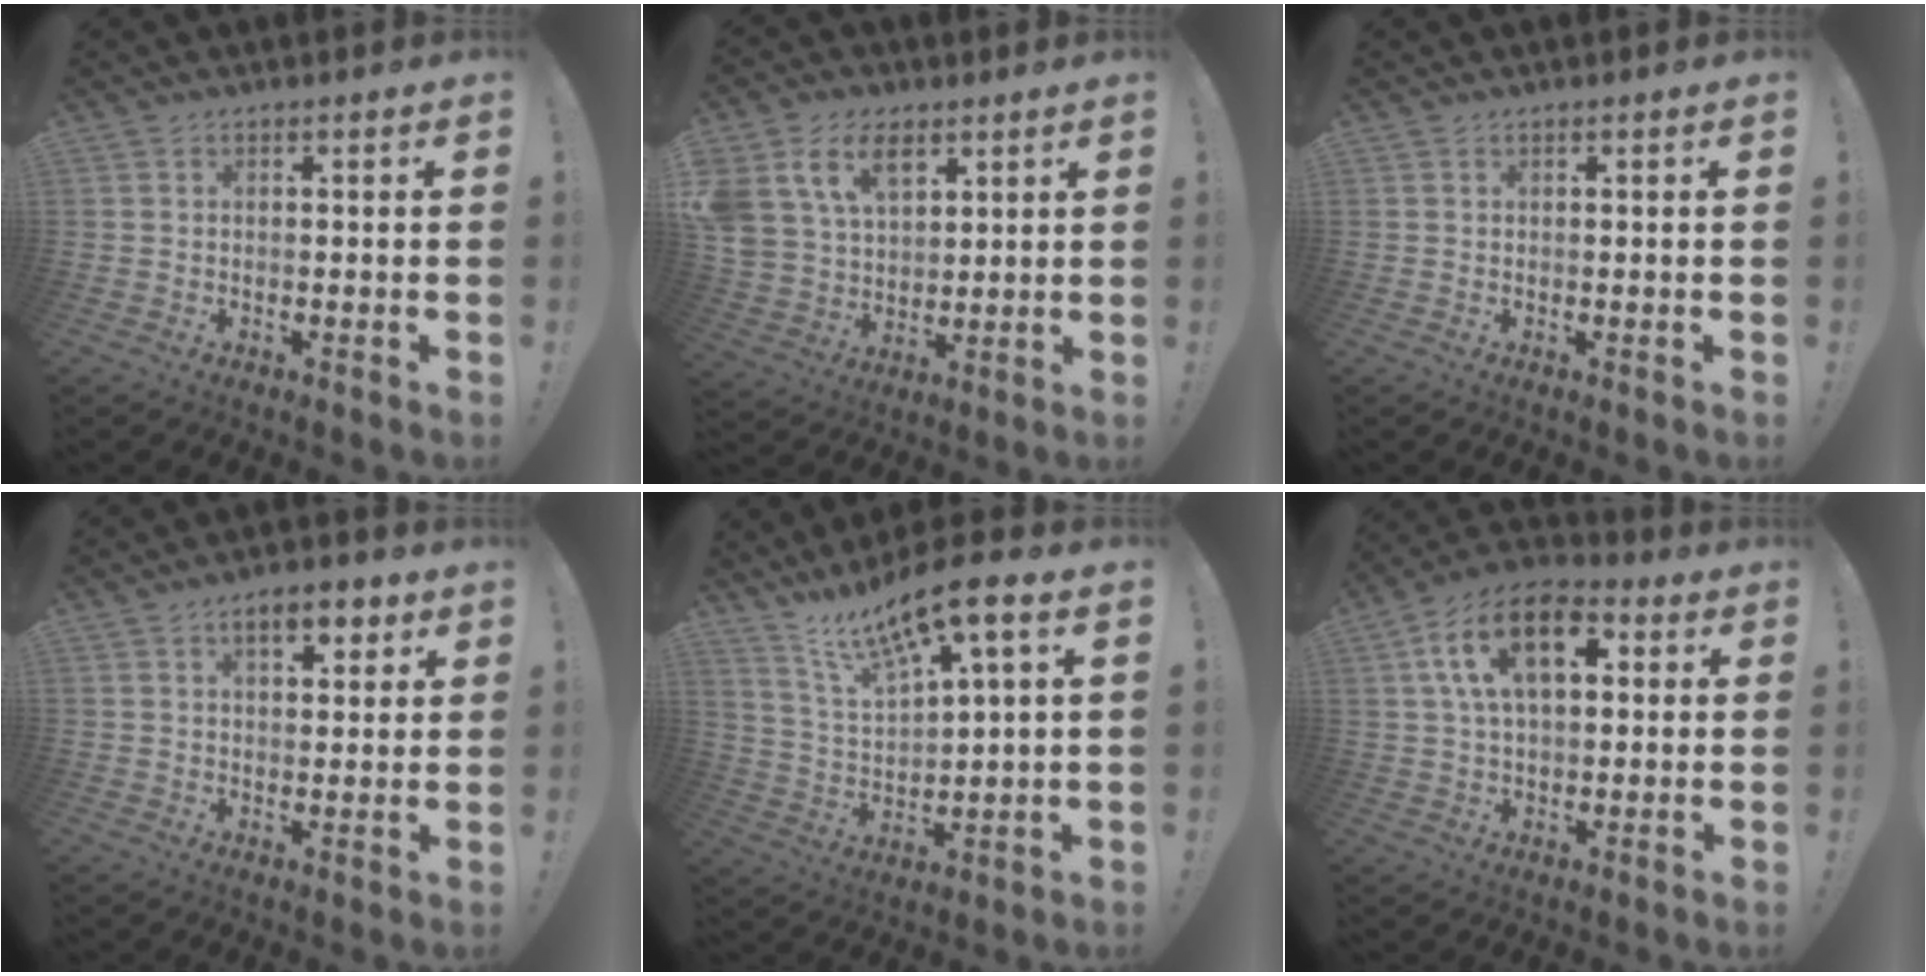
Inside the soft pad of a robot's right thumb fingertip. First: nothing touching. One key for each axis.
{"total": 14.2, "fx": 7.5, "fy": 9.2, "fz": 7.8, "tx": -0.148, "ty": -0.024, "tz": 0.145}
{"total": 0.0}
{"total": 7.1, "fx": 3.8, "fy": 3.3, "fz": 5.0, "tx": -0.061, "ty": -0.007, "tz": 0.060}
{"total": 13.3, "fx": 9.3, "fy": 3.1, "fz": 9.0, "tx": -0.172, "ty": -0.051, "tz": 0.158}
{"total": 16.5, "fx": 5.1, "fy": 9.4, "fz": 12.6, "tx": -0.222, "ty": 0.005, "tz": 0.089}